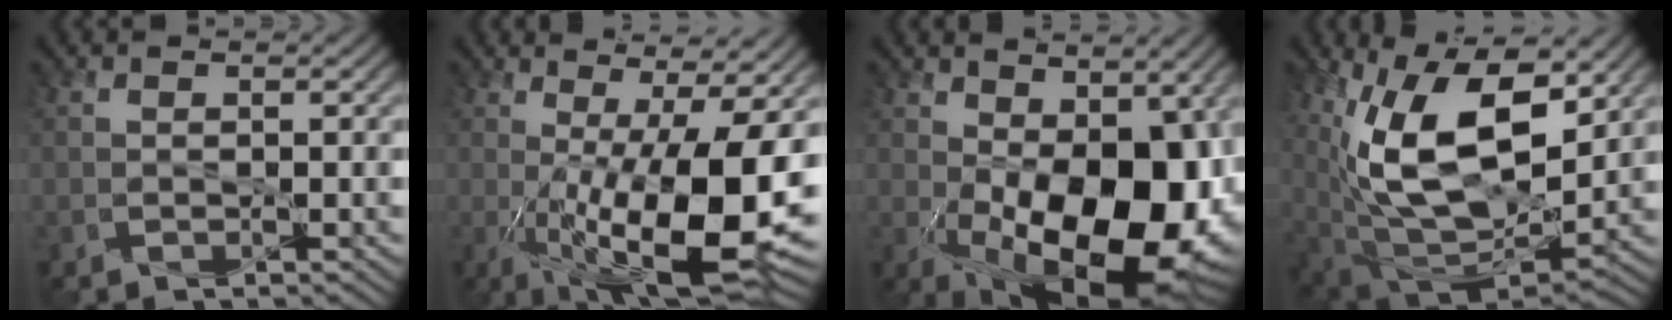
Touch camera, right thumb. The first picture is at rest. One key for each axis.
{"total": 16.9, "fx": -1.9, "fy": 5.1, "fz": 16.0, "tx": -0.249, "ty": -0.010, "tz": -0.020}
{"total": 19.6, "fx": -1.8, "fy": 10.7, "fz": 16.3, "tx": -0.222, "ty": -0.042, "tz": 0.006}
{"total": 16.9, "fx": 5.4, "fy": 8.4, "fz": 13.6, "tx": -0.252, "ty": -0.001, "tz": 0.093}